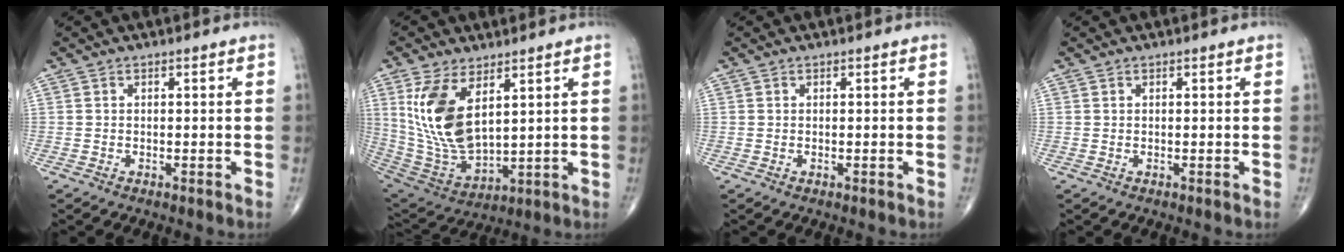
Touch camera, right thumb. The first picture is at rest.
{"total": 15.2, "force": [5.3, 7.5, 12.0], "torque": [-0.230, -0.027, 0.124]}
{"total": 0.0}
{"total": 0.0}